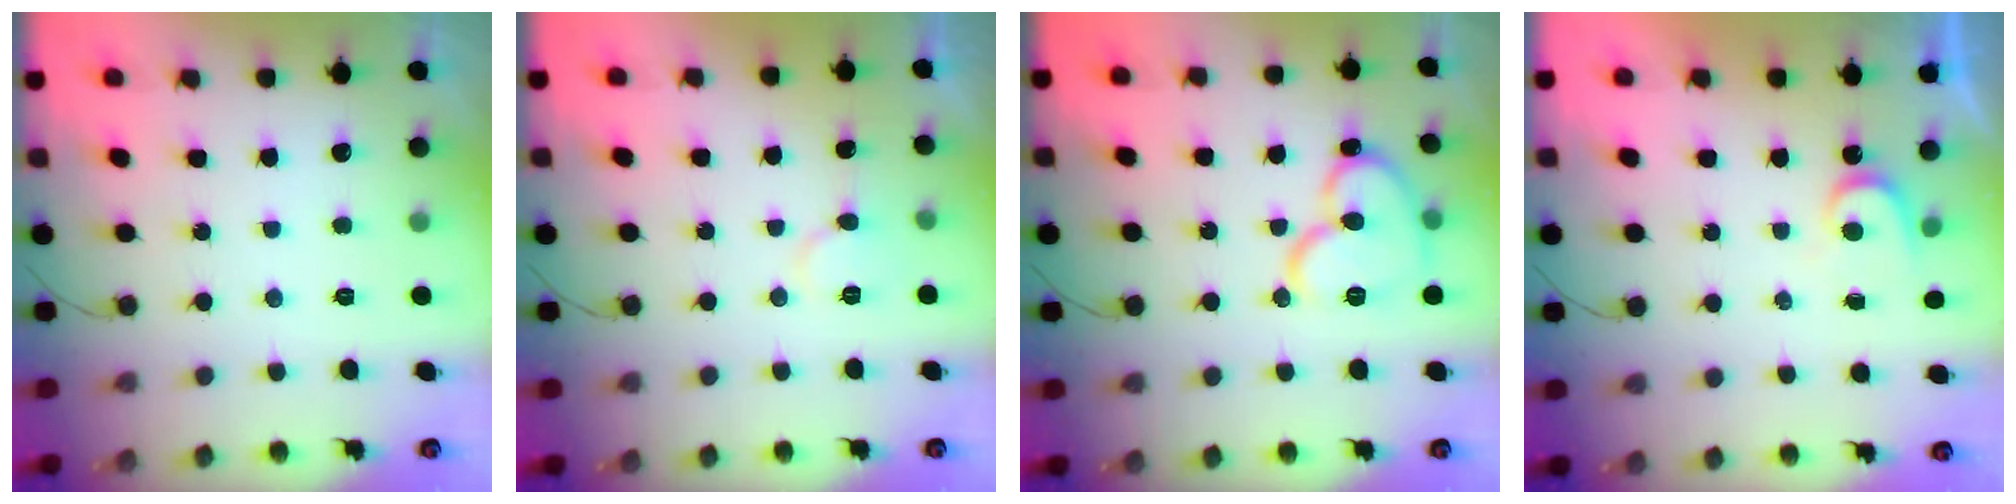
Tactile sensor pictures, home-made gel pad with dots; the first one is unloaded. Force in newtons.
{"total": 6.0, "press": 6.0, "slide": 0.3}
{"total": 14.6, "press": 14.4, "slide": 1.9}
{"total": 3.4, "press": 3.3, "slide": 0.3}